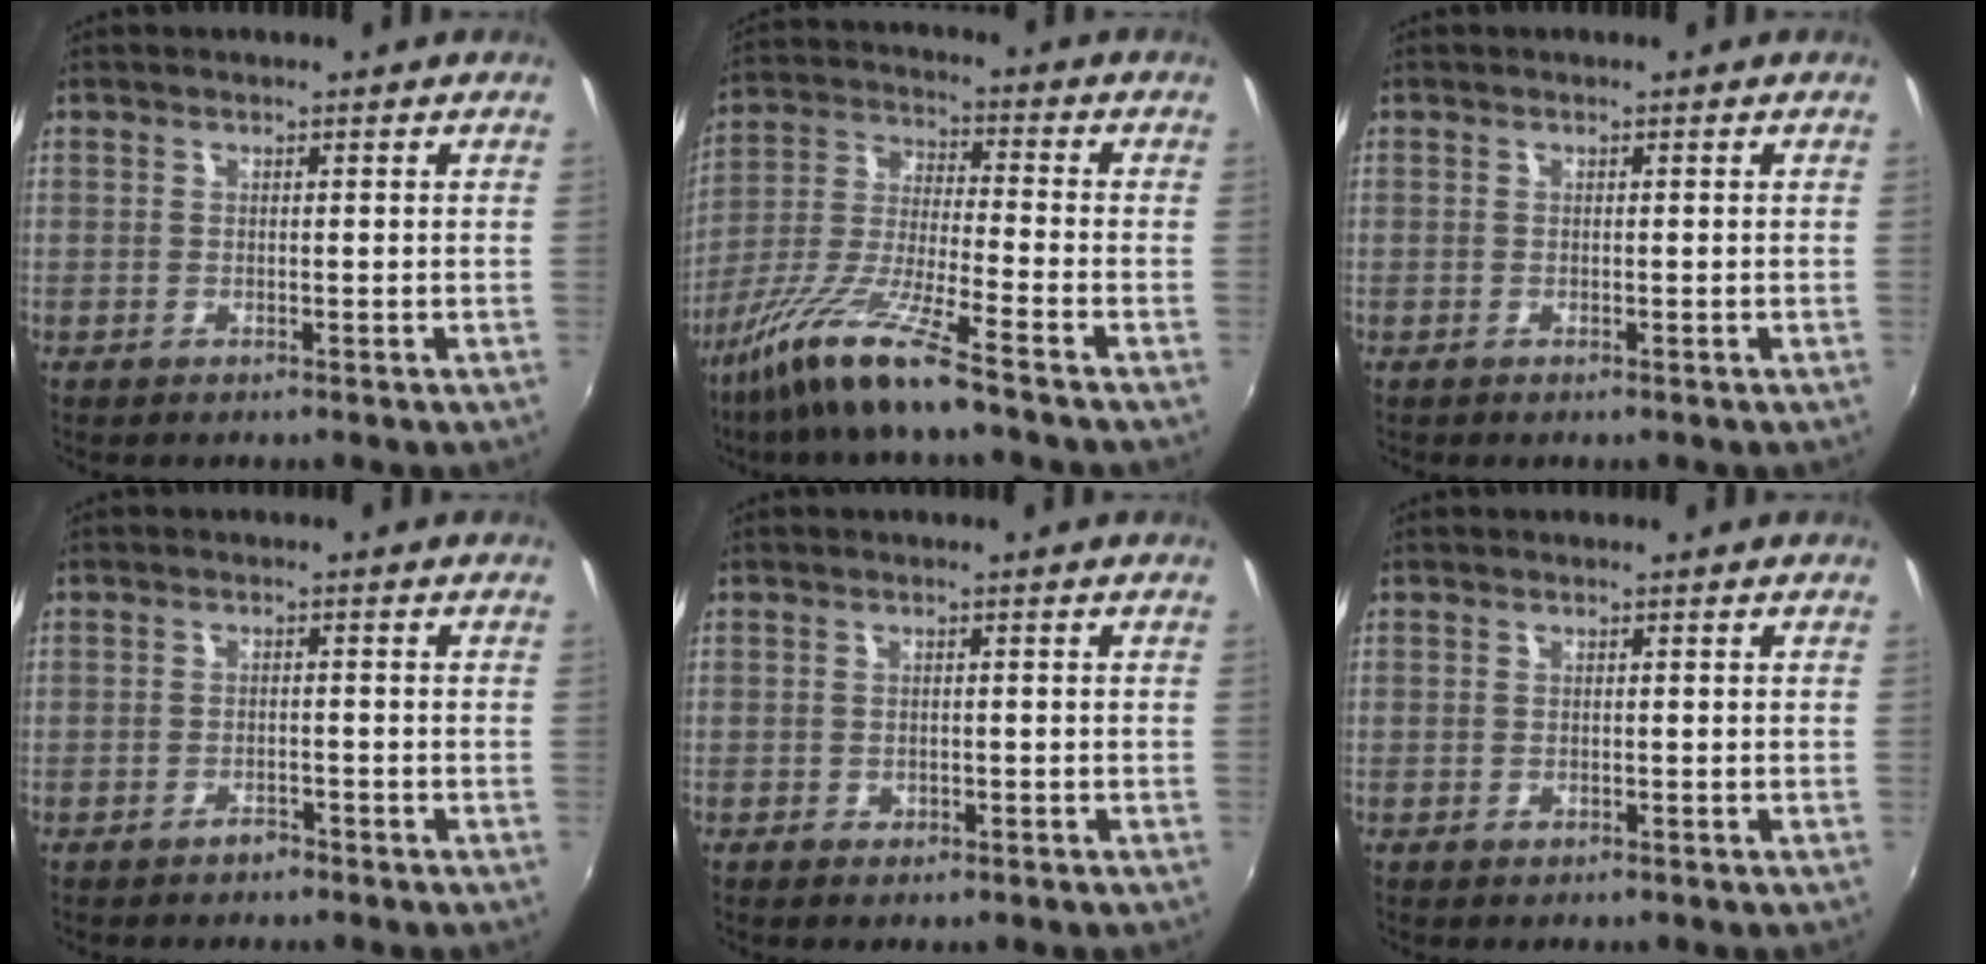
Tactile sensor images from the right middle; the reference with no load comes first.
{"total": 12.7, "force": [-9.3, -0.2, 8.7], "torque": [-0.184, -0.016, -0.179]}
{"total": 0.0}
{"total": 2.1, "force": [-1.7, 1.0, 0.5], "torque": [-0.015, 0.001, -0.026]}
{"total": 1.8, "force": [-1.0, 1.3, 0.7], "torque": [-0.014, -0.005, -0.014]}
{"total": 0.7, "force": [-0.4, 0.5, 0.2], "torque": [-0.003, -0.004, -0.007]}